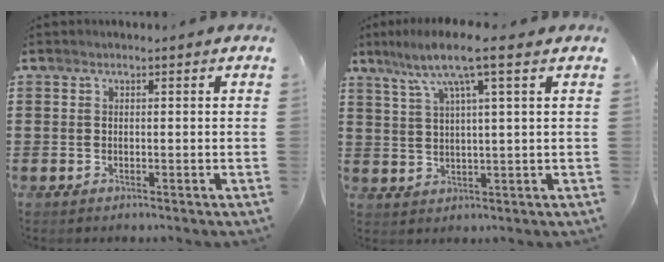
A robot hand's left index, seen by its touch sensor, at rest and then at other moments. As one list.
[{"total": 7.4, "force": [4.1, 0.4, 6.1], "torque": [-0.131, -0.004, 0.065]}]